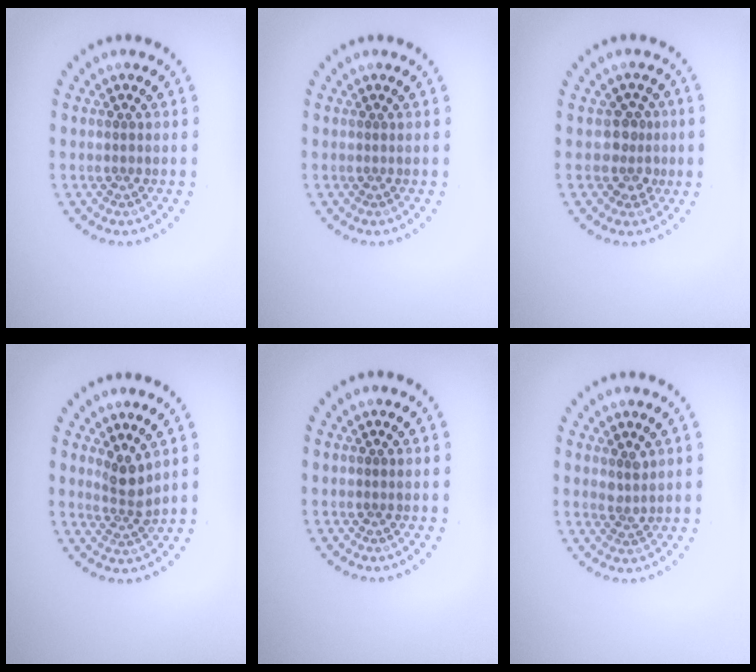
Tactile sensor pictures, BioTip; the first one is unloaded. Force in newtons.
{"total": 0.0}
{"total": 2.3, "press": 1.9, "slide": 1.3}
{"total": 2.4, "press": 1.9, "slide": 1.5}
{"total": 0.0}
{"total": 1.5, "press": 1.1, "slide": 0.9}